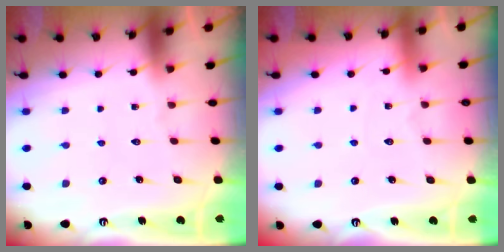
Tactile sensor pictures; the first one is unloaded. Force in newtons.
{"total": 3.1, "press": 3.1, "slide": 0.4}